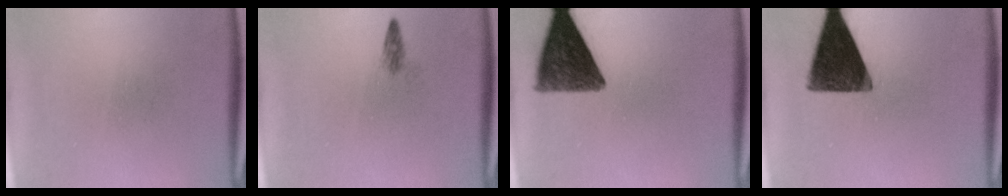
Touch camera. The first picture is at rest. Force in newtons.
{"total": 1.1}
{"total": 11.2}
{"total": 13.8}